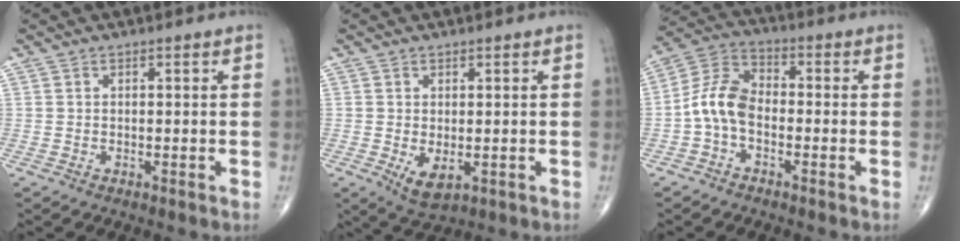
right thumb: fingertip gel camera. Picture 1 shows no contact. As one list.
[{"total": 4.2, "force": [-0.8, 2.2, 3.5], "torque": [-0.055, -0.012, -0.001]}, {"total": 8.1, "force": [-2.0, 5.2, 5.9], "torque": [-0.109, 0.032, -0.054]}]